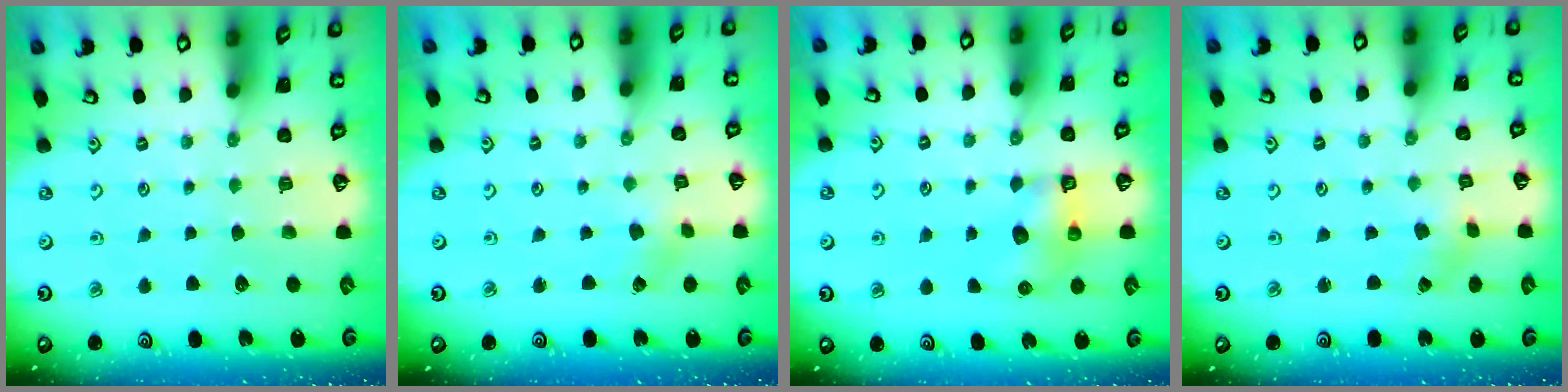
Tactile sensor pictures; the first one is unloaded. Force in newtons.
{"total": 2.0, "press": 1.9, "slide": 0.6}
{"total": 6.7, "press": 6.7, "slide": 0.1}
{"total": 1.0, "press": 1.0, "slide": 0.2}